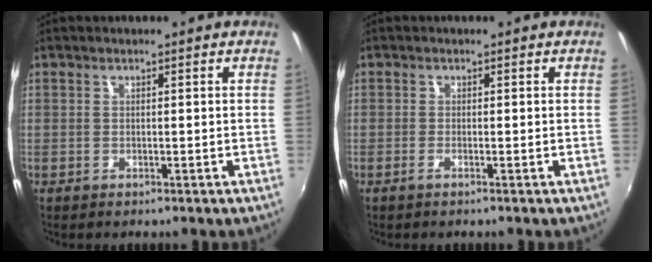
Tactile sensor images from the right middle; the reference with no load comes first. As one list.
[{"total": 0.8, "force": [-0.6, -0.2, 0.6], "torque": [-0.011, -0.002, -0.013]}]